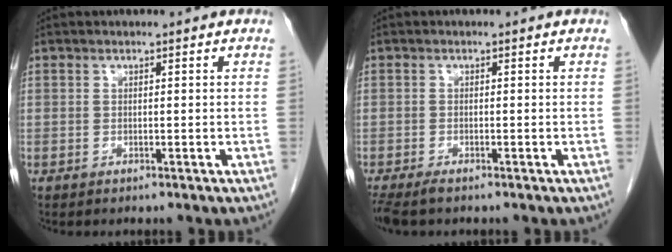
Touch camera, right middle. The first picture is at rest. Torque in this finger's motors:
{"motor_torque": [0.50, -0.27, 0.01, 0.02]}